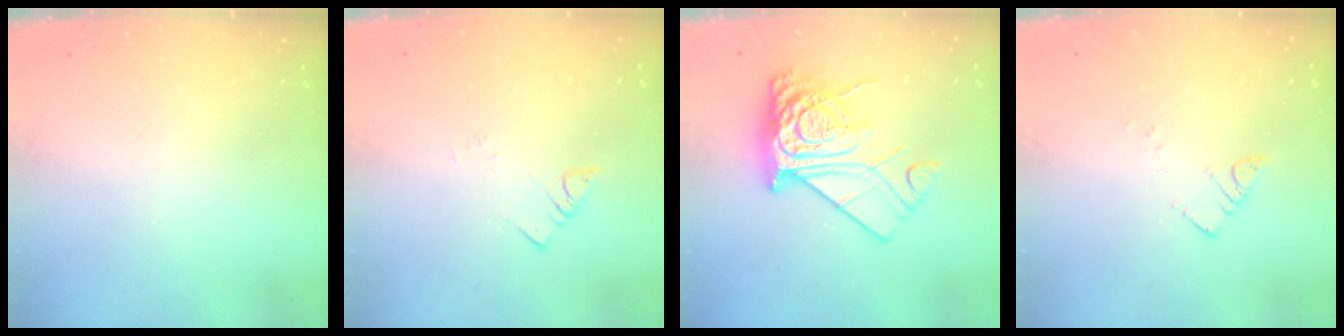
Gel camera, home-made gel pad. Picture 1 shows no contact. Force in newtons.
{"total": 1.9, "press": 1.9, "slide": 0.1}
{"total": 15.6, "press": 15.5, "slide": 1.9}
{"total": 4.0, "press": 4.0, "slide": 0.1}